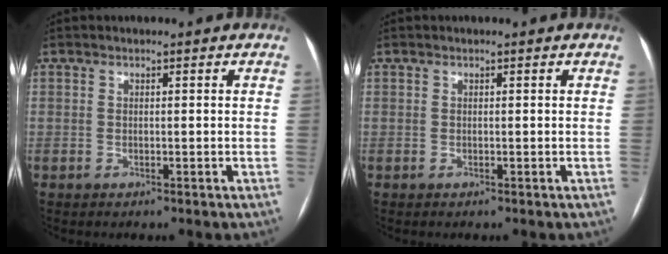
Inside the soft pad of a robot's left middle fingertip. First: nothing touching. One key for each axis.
{"total": 0.0}